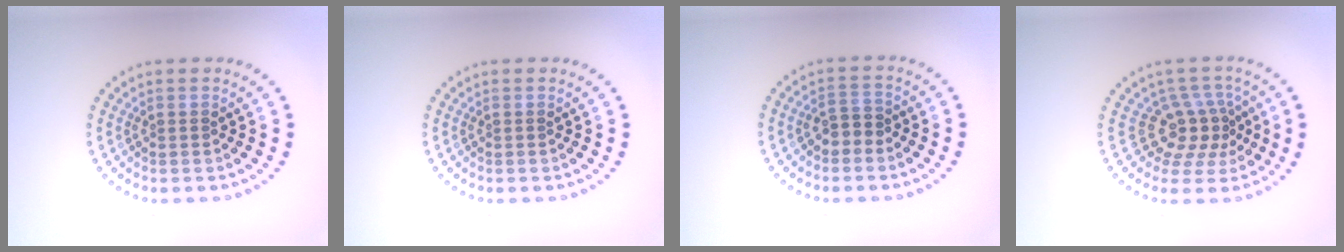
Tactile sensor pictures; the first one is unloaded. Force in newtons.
{"total": 0.0}
{"total": 1.8, "press": 1.6, "slide": 0.8}
{"total": 3.7, "press": 2.7, "slide": 2.6}